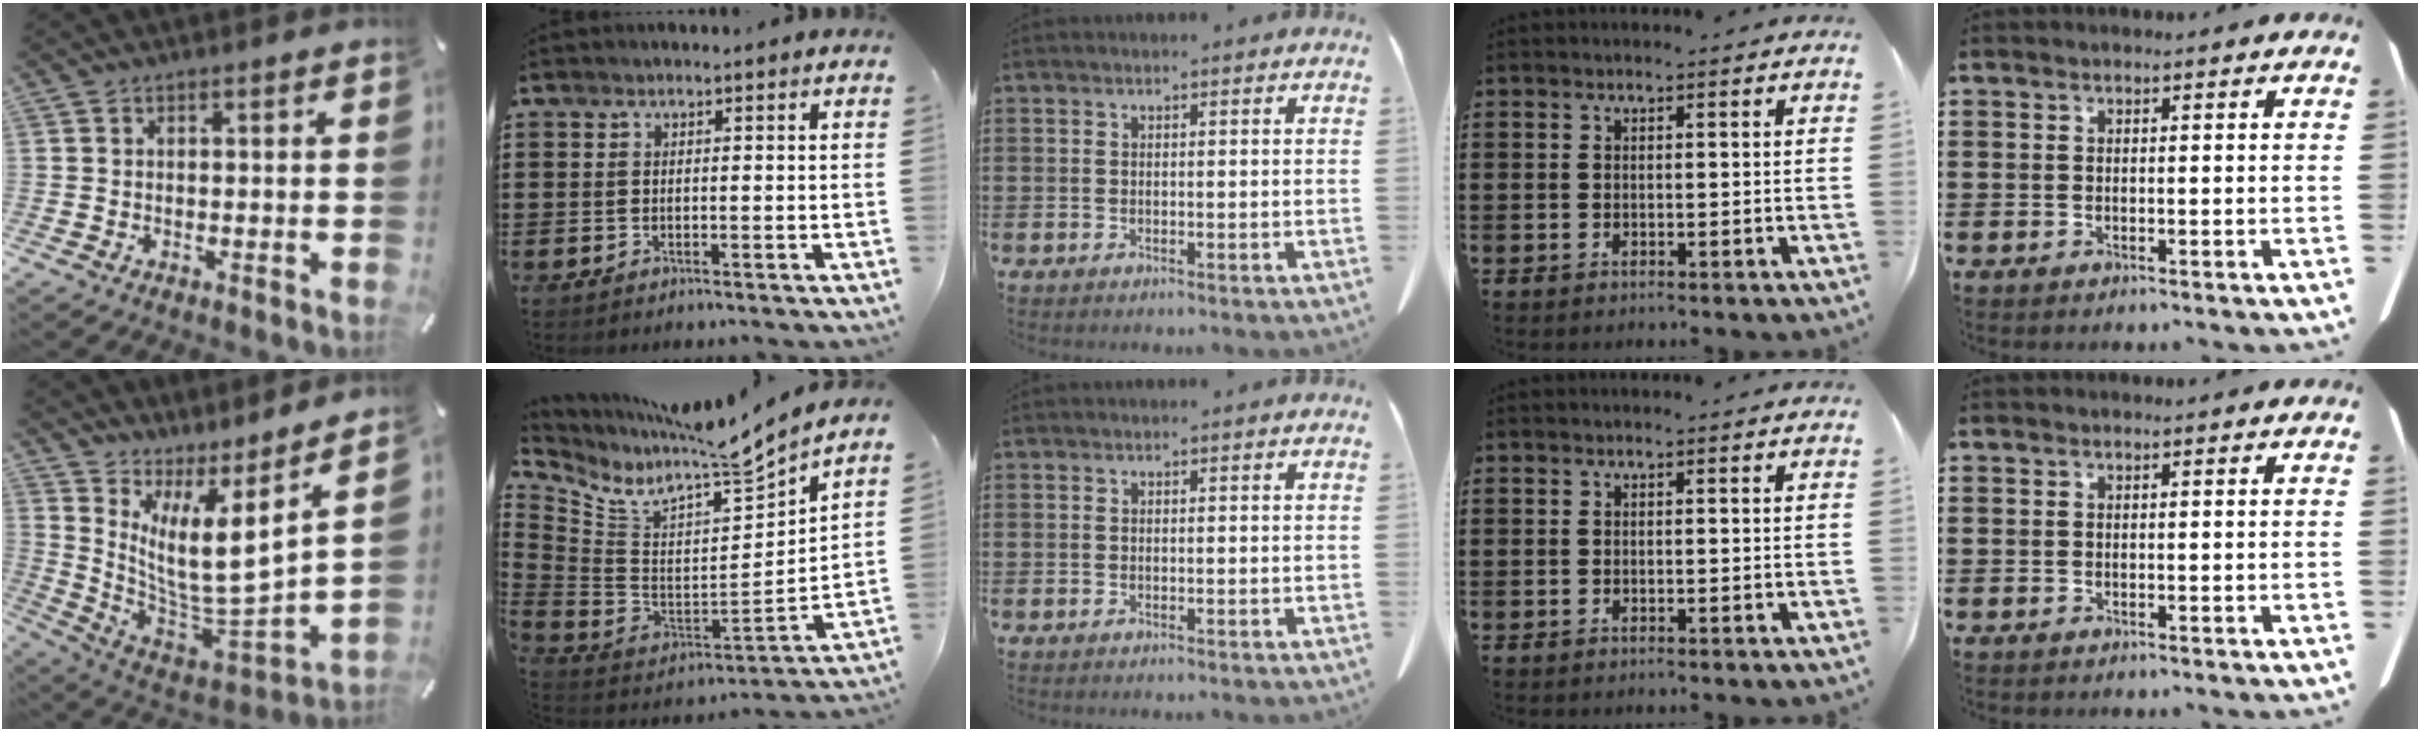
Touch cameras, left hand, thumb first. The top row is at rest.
{"thumb": {"total": 10.9, "force": [5.1, 2.3, 9.4], "torque": [-0.191, -0.094, 0.076]}, "index": {"total": 8.0, "force": [6.8, 0.6, 4.3], "torque": [-0.107, -0.071, 0.103]}}